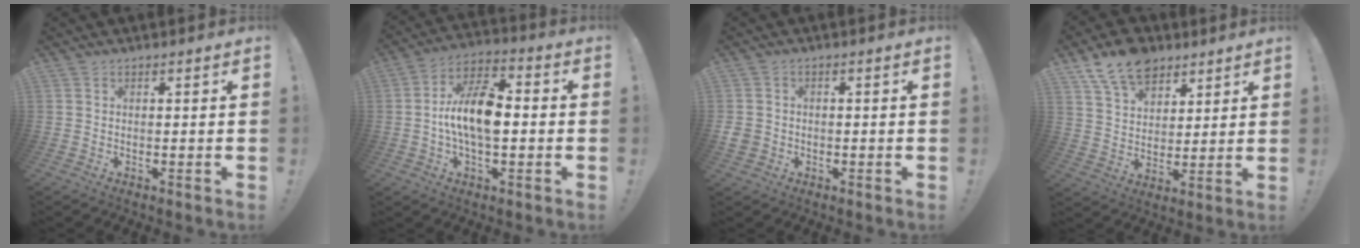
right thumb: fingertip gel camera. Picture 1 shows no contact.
{"total": 14.2, "force": [-0.9, 7.2, 12.2], "torque": [-0.215, 0.014, -0.015]}
{"total": 3.0, "force": [-0.4, 2.7, 1.3], "torque": [-0.028, 0.001, -0.006]}
{"total": 13.3, "force": [8.8, 8.6, 5.2], "torque": [-0.087, -0.047, 0.168]}